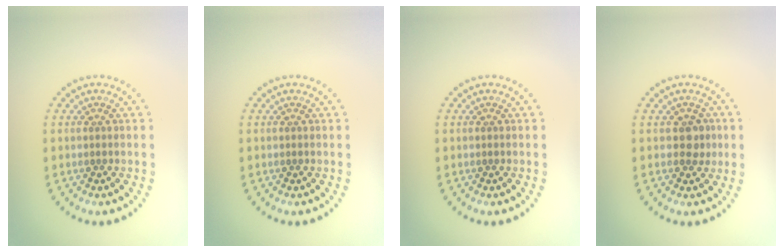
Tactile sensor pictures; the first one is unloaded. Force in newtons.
{"total": 0.0}
{"total": 0.0}
{"total": 1.7, "press": 1.7, "slide": 0.4}